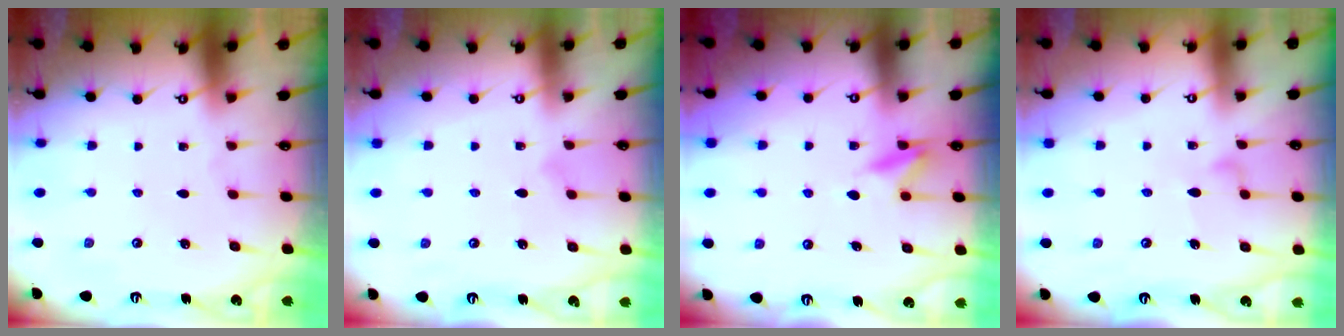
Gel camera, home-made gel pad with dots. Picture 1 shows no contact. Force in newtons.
{"total": 5.3, "press": 5.3, "slide": 0.3}
{"total": 8.7, "press": 8.6, "slide": 1.2}
{"total": 6.5, "press": 6.5, "slide": 0.3}